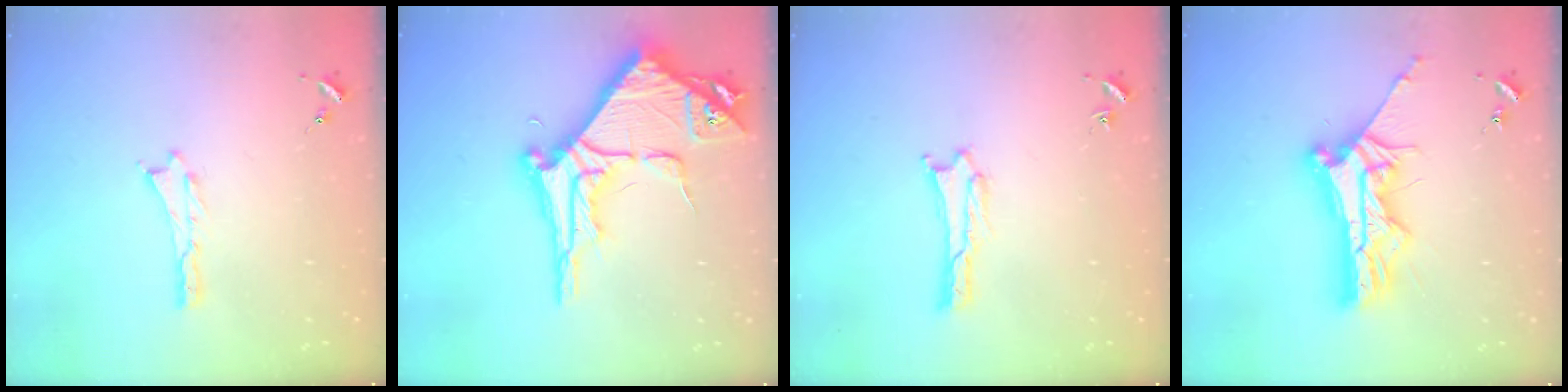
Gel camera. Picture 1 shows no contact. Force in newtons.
{"total": 11.0, "press": 10.9, "slide": 1.2}
{"total": 1.7, "press": 1.7, "slide": 0.1}
{"total": 10.4, "press": 10.4, "slide": 1.0}